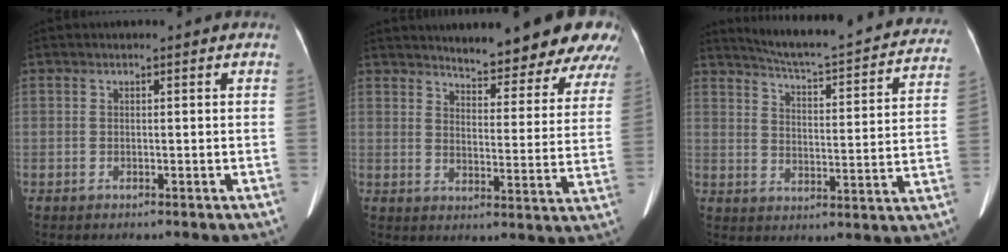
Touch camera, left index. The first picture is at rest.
{"total": 17.5, "force": [16.0, 2.7, 6.6], "torque": [-0.060, -0.046, 0.181]}
{"total": 24.5, "force": [22.3, 3.2, 9.7], "torque": [-0.141, -0.043, 0.276]}